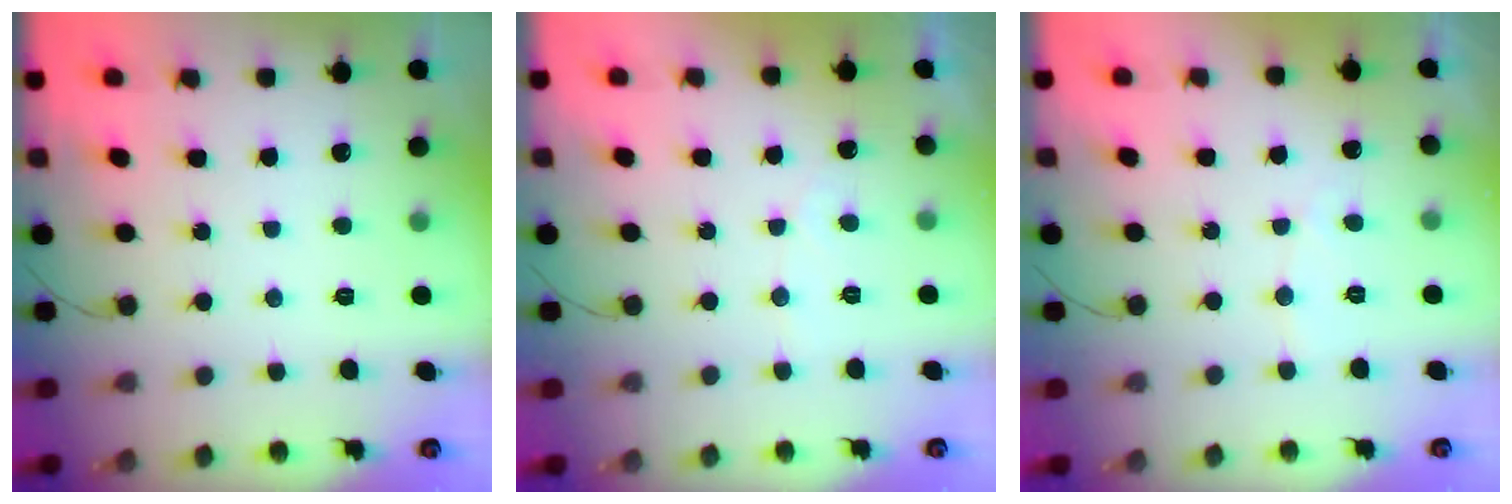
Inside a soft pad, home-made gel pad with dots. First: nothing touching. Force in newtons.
{"total": 2.7, "press": 2.7, "slide": 0.1}
{"total": 2.6, "press": 2.6, "slide": 0.2}